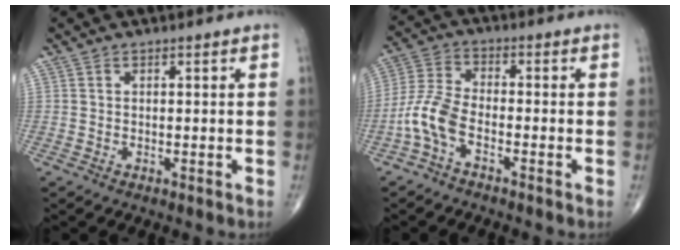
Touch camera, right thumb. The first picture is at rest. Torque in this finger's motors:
{"motor_torque": [1.19, 1.31, 0.81, -0.64, 0.13]}